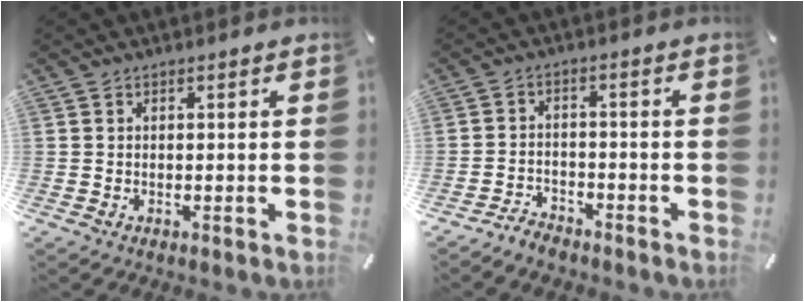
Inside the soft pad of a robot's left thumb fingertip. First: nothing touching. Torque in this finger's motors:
{"motor_torque": [-0.16, -0.03, 0.24, 0.35, 0.00]}